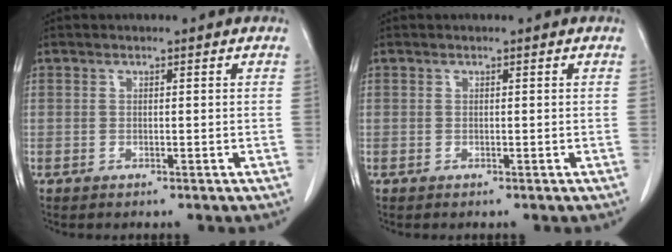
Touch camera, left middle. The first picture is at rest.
{"total": 0.0}